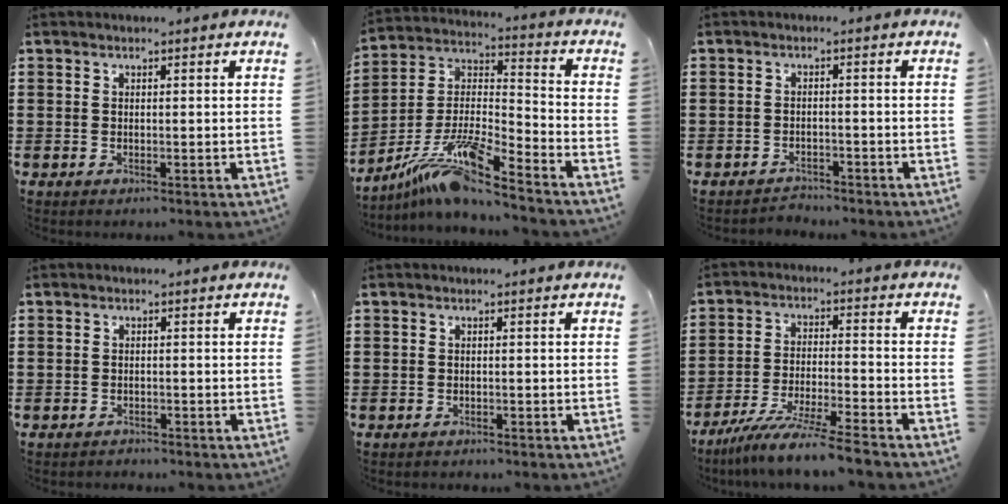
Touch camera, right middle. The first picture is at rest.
{"total": 12.1, "force": [-9.4, 0.8, 7.6], "torque": [-0.169, -0.004, -0.190]}
{"total": 2.1, "force": [-2.1, 0.4, -0.2], "torque": [-0.003, 0.002, -0.048]}
{"total": 1.0, "force": [-0.9, 0.3, -0.1], "torque": [0.001, 0.003, -0.022]}
{"total": 0.7, "force": [-0.6, 0.3, -0.1], "torque": [0.001, 0.002, -0.014]}
{"total": 8.1, "force": [-7.2, -0.9, 3.5], "torque": [-0.073, -0.015, -0.141]}